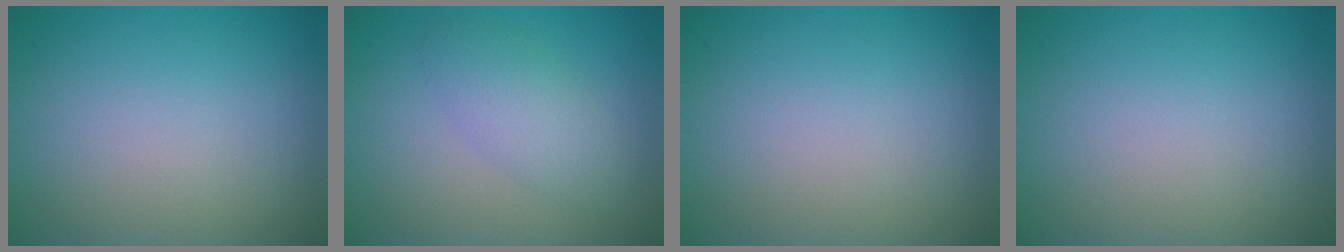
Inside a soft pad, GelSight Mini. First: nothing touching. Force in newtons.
{"total": 2.9, "press": 2.9, "slide": 0.1}
{"total": 0.0}
{"total": 0.0}